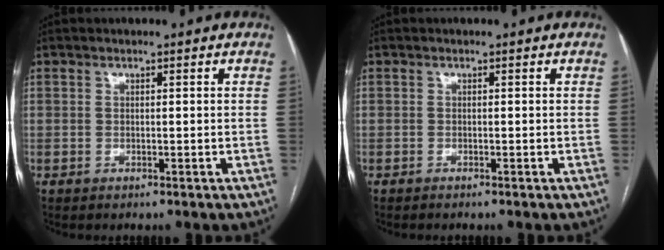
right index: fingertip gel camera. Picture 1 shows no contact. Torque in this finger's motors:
{"motor_torque": [-0.03, -0.04, 0.04, 0.00]}